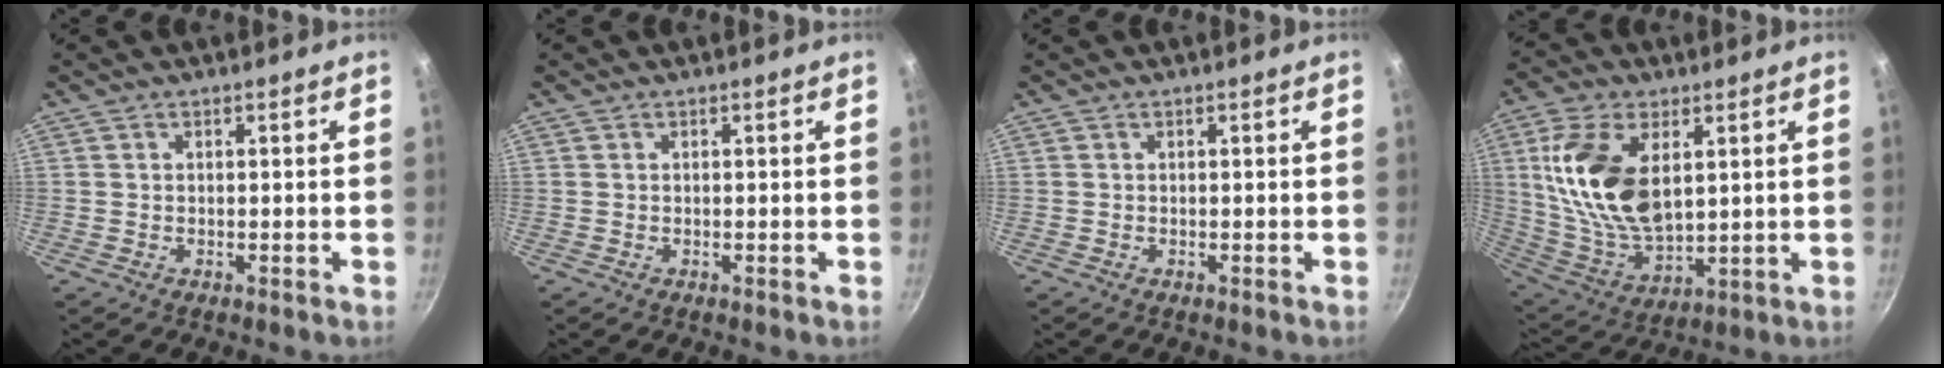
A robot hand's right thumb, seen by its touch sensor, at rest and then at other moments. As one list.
[{"total": 0.0}, {"total": 0.0}, {"total": 18.3, "force": [4.6, 10.2, 14.5], "torque": [-0.271, -0.022, 0.101]}]